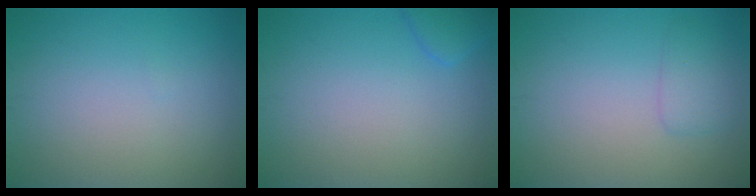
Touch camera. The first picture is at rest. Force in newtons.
{"total": 1.6, "press": 1.6, "slide": 0.1}
{"total": 1.7, "press": 1.7, "slide": 0.1}